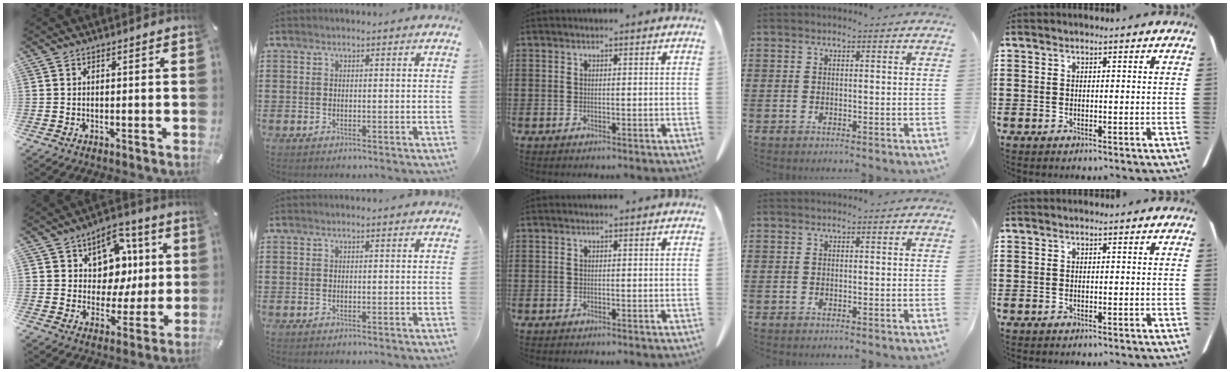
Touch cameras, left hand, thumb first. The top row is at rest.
{"thumb": {"total": 11.6, "force": [3.6, 9.9, 4.7], "torque": [-0.071, -0.025, 0.071]}}